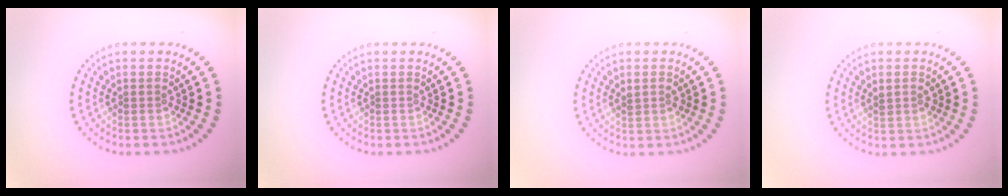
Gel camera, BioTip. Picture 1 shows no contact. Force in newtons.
{"total": 0.0}
{"total": 1.2, "press": 1.2, "slide": 0.1}
{"total": 1.2, "press": 1.2, "slide": 0.1}